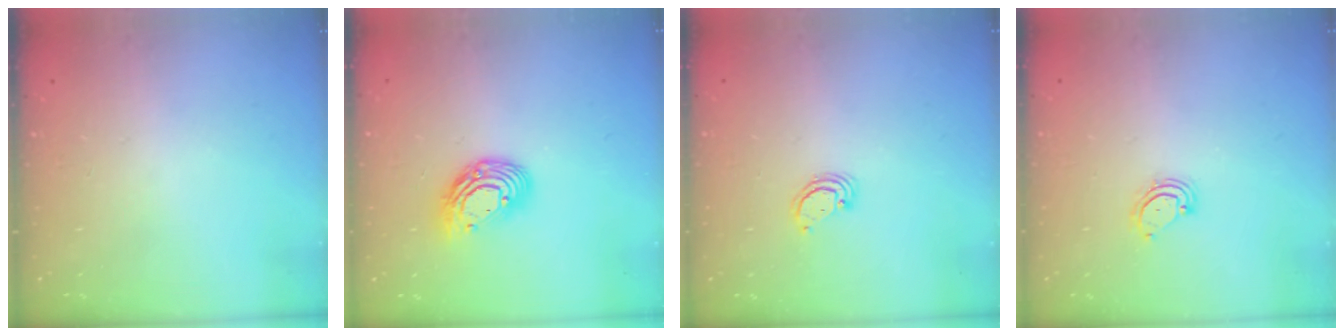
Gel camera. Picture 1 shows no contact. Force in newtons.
{"total": 11.6, "press": 11.5, "slide": 1.2}
{"total": 2.3, "press": 2.3, "slide": 0.2}
{"total": 3.4, "press": 3.3, "slide": 0.7}